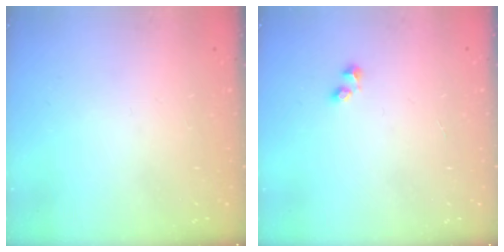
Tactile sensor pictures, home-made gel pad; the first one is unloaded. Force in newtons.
{"total": 1.5, "press": 1.2, "slide": 0.8}